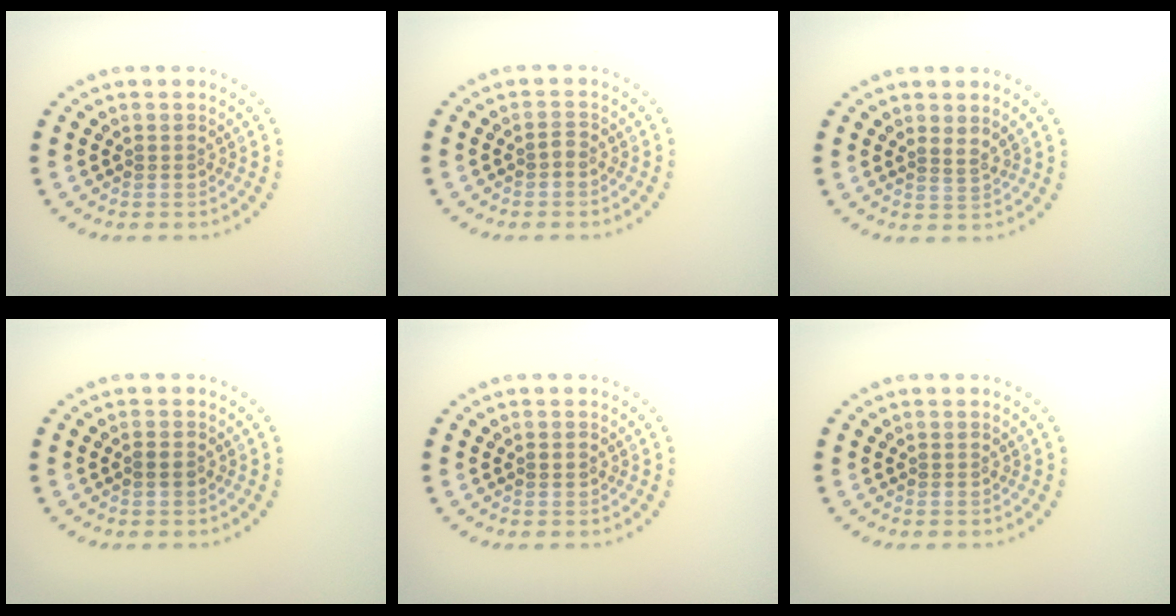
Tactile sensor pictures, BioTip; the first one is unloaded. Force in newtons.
{"total": 0.6, "press": 0.5, "slide": 0.2}
{"total": 0.8, "press": 0.5, "slide": 0.6}
{"total": 0.9, "press": 0.8, "slide": 0.3}
{"total": 0.8, "press": 0.8, "slide": 0.1}
{"total": 0.0}